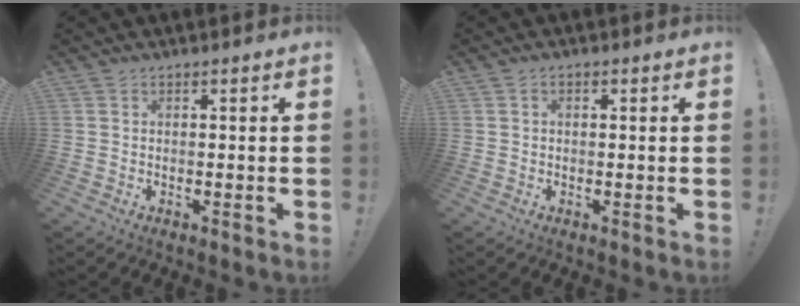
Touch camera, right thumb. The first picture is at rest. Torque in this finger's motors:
{"motor_torque": [0.76, 0.49, -0.89, 0.41, -0.02]}